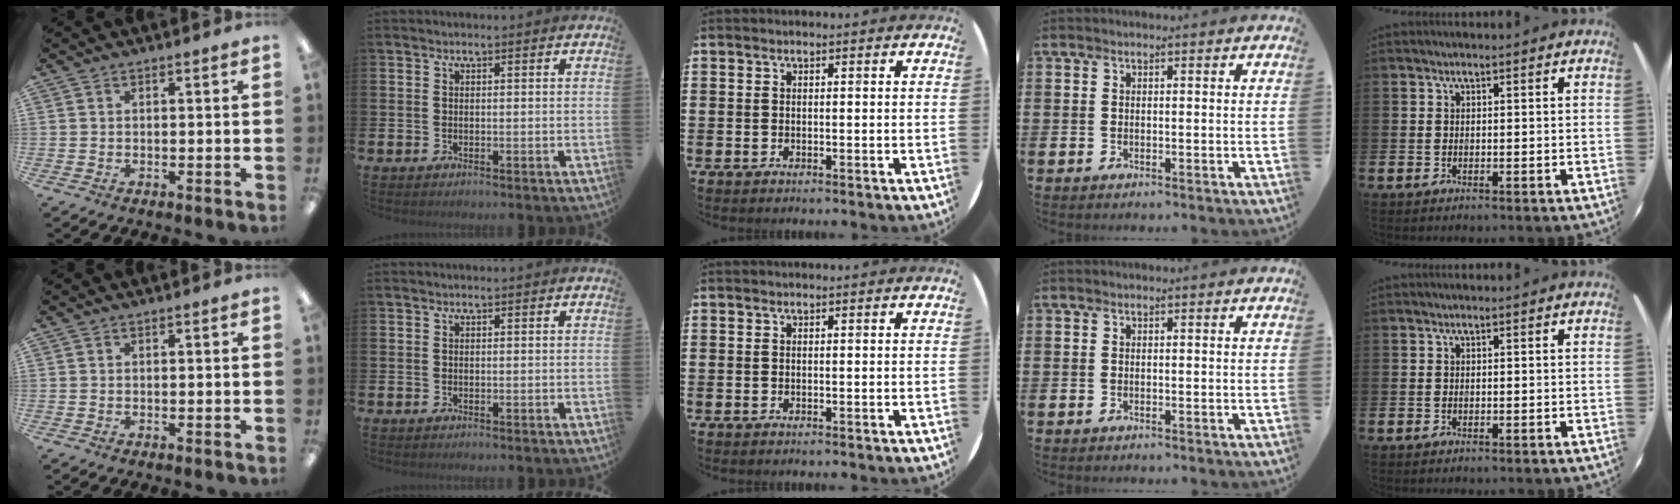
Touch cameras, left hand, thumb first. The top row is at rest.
{}